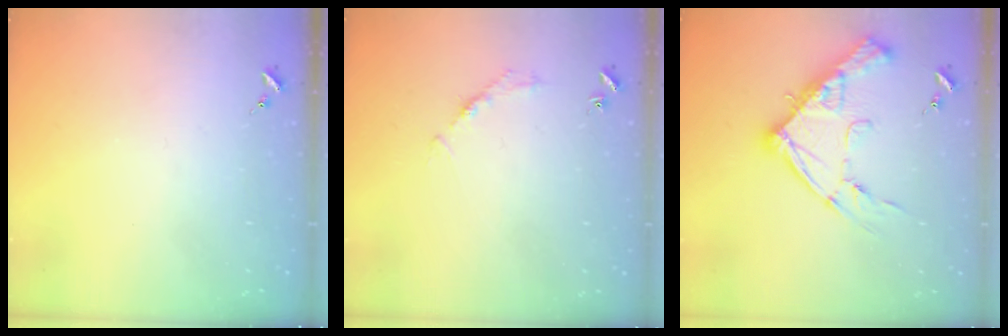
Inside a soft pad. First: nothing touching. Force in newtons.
{"total": 2.7, "press": 2.7, "slide": 0.4}
{"total": 17.3, "press": 17.2, "slide": 1.6}